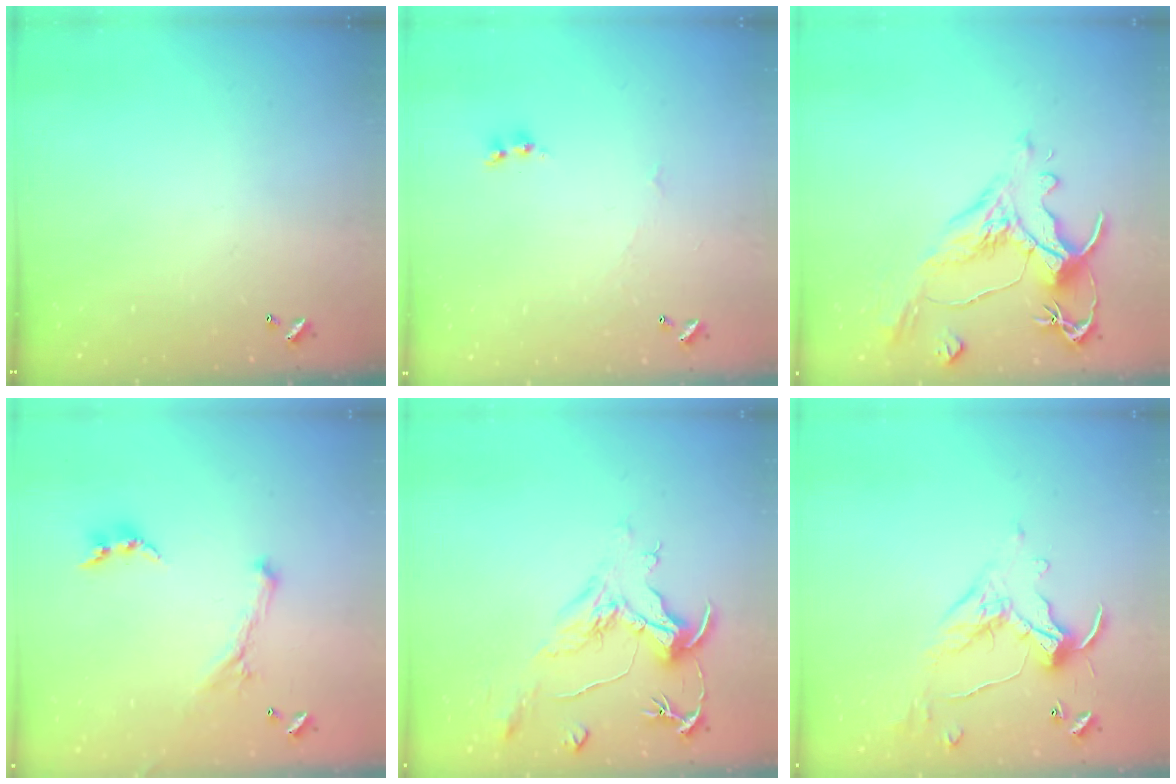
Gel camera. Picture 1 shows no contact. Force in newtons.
{"total": 1.6, "press": 1.6, "slide": 0.2}
{"total": 1.6, "press": 0.3, "slide": 1.5}
{"total": 0.0}
{"total": 2.3, "press": 1.8, "slide": 1.3}
{"total": 1.1, "press": 1.1, "slide": 0.1}